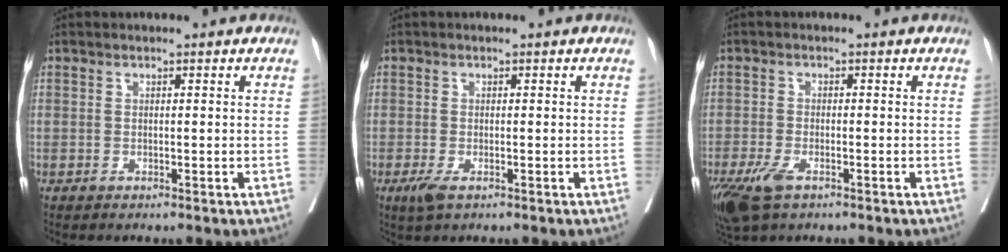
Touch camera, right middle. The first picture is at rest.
{"total": 2.2, "force": [-1.2, 0.7, 1.7], "torque": [-0.037, -0.005, -0.019]}
{"total": 6.1, "force": [-3.7, 2.4, 4.2], "torque": [-0.087, -0.014, -0.065]}